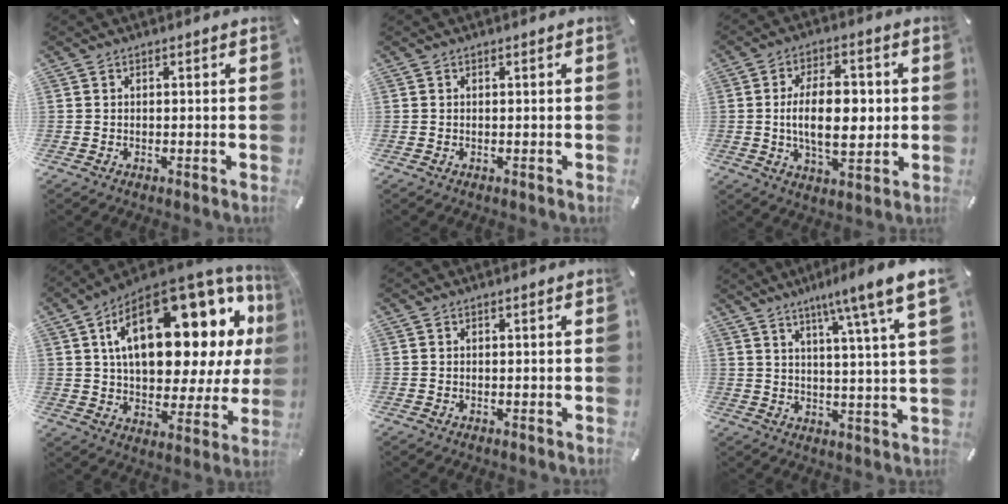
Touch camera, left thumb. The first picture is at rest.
{"total": 0.0}
{"total": 13.2, "force": [0.1, 7.1, 11.1], "torque": [-0.185, 0.005, -0.002]}
{"total": 23.6, "force": [9.5, 12.4, 17.7], "torque": [-0.278, -0.060, 0.160]}
{"total": 0.0}
{"total": 10.1, "force": [6.6, -0.3, 7.6], "torque": [-0.117, -0.053, 0.094]}